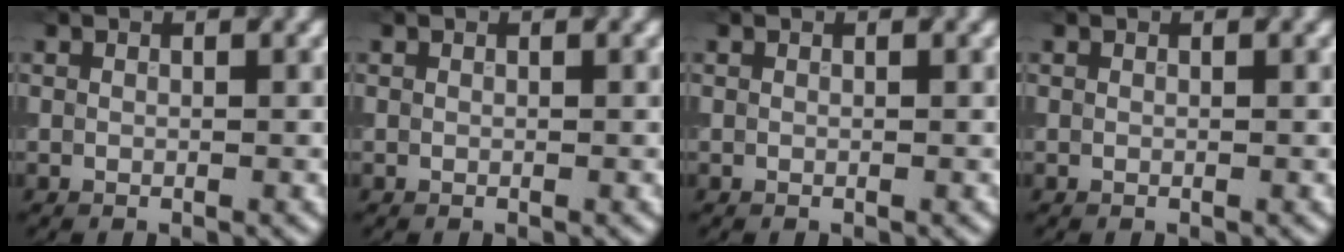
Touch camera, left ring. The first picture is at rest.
{"total": 0.0}
{"total": 0.0}
{"total": 0.0}